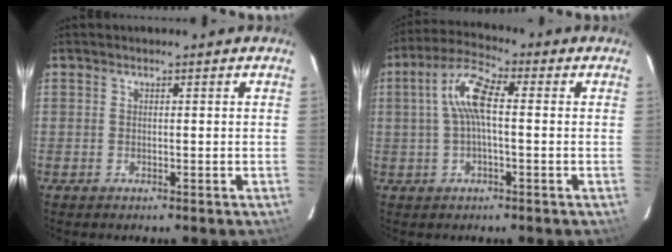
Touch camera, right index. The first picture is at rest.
{"total": 7.8, "force": [0.6, 2.4, 7.4], "torque": [-0.155, 0.021, 0.010]}